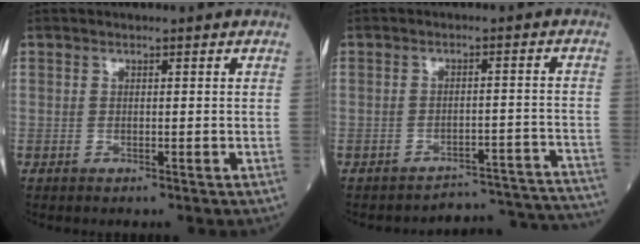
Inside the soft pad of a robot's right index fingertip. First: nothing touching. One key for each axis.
{"total": 14.7, "fx": -14.7, "fy": 0.4, "fz": -0.2, "tx": 0.030, "ty": 0.030, "tz": -0.169}